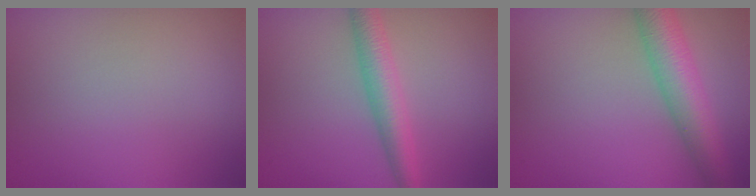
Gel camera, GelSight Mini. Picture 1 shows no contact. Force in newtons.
{"total": 3.9, "press": 3.9, "slide": 0.1}
{"total": 6.4, "press": 6.4, "slide": 0.3}